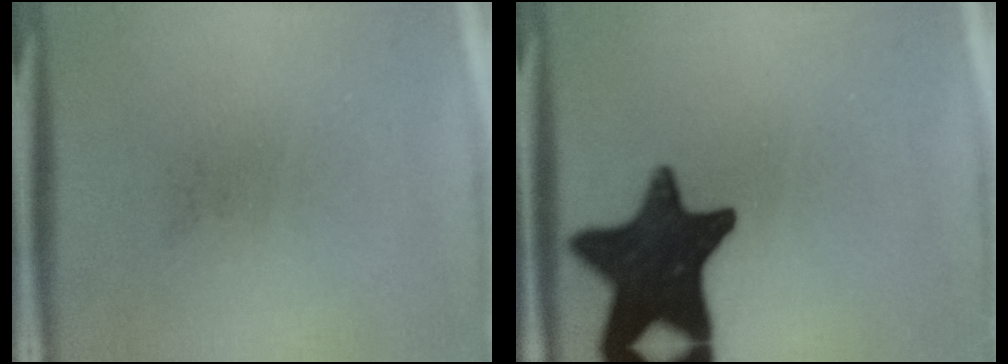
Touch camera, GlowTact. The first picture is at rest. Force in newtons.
{"total": 18.1}